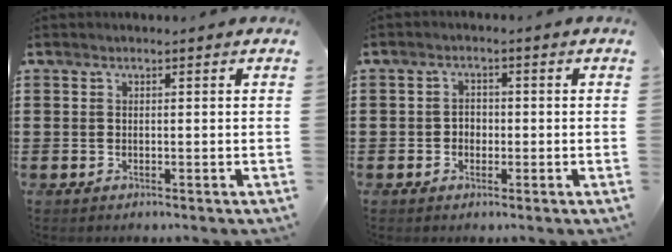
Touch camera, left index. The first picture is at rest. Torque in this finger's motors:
{"motor_torque": [0.05, 0.04, 0.03, 0.00]}